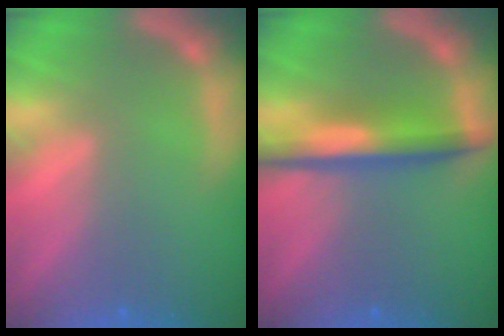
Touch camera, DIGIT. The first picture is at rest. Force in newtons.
{"total": 5.0}